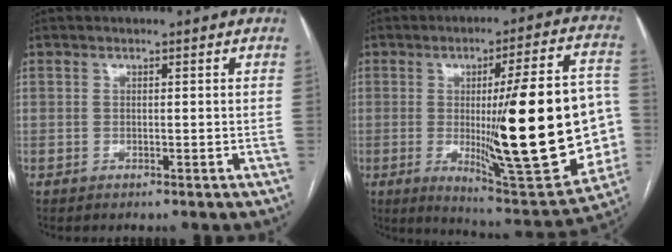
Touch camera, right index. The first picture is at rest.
{"total": 26.3, "force": [-2.2, 3.9, 25.9], "torque": [-0.311, 0.001, -0.023]}